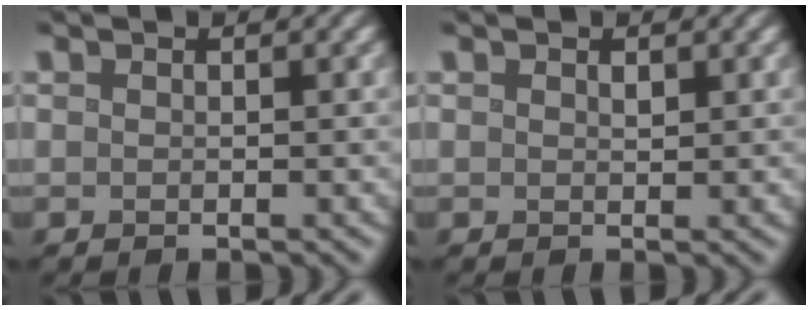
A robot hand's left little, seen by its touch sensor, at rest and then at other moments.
{"total": 0.6, "force": [0.3, 0.3, 0.4], "torque": [-0.004, -0.001, 0.006]}